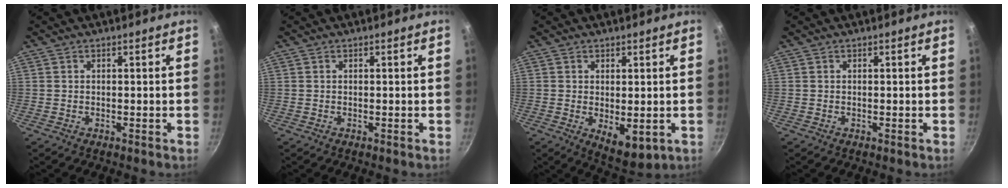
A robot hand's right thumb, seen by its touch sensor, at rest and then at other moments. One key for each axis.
{"total": 0.0}
{"total": 6.5, "fx": -0.7, "fy": 3.4, "fz": 5.6, "tx": -0.069, "ty": -0.019, "tz": 0.002}
{"total": 0.0}